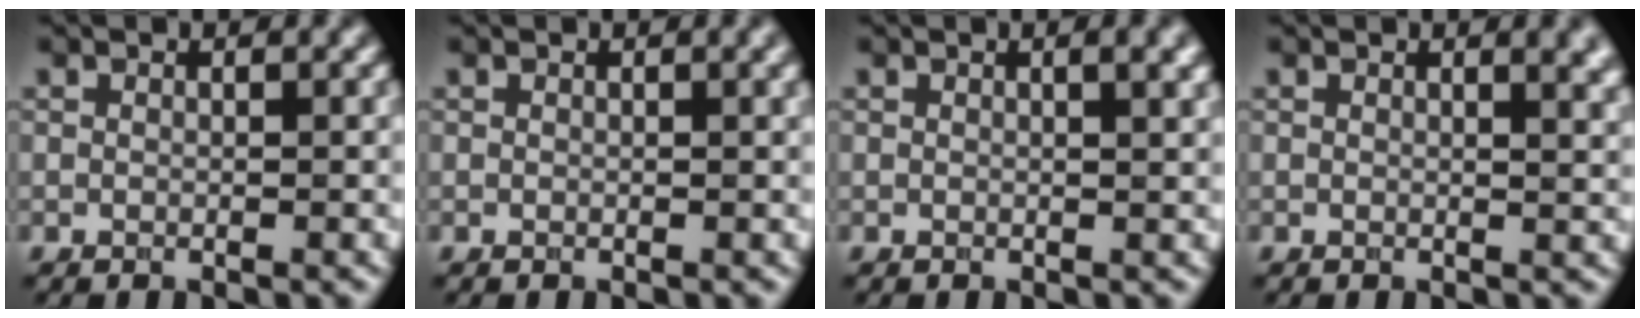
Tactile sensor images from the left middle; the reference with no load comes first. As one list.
[{"total": 1.0, "force": [0.4, 0.2, 0.9], "torque": [-0.009, 0.006, 0.005]}, {"total": 2.5, "force": [1.0, 0.8, 2.2], "torque": [-0.019, 0.004, 0.010]}, {"total": 3.3, "force": [1.6, 1.4, 2.5], "torque": [-0.011, 0.003, 0.020]}]